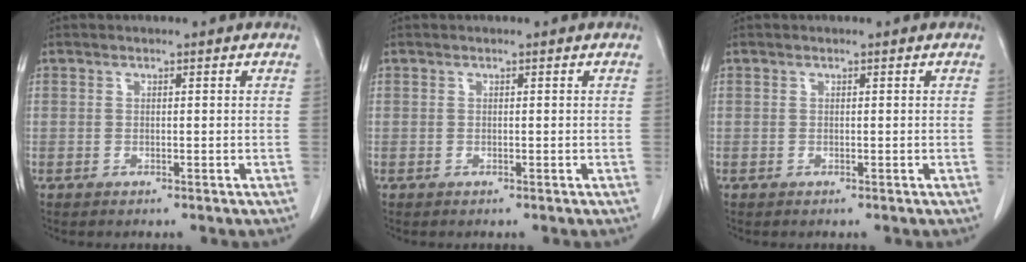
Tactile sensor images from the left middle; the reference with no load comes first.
{"total": 0.0}
{"total": 0.0}